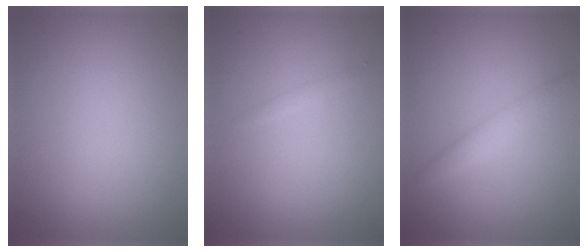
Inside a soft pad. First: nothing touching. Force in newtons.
{"total": 0.6, "press": 0.6, "slide": 0.0}
{"total": 2.3, "press": 2.3, "slide": 0.0}